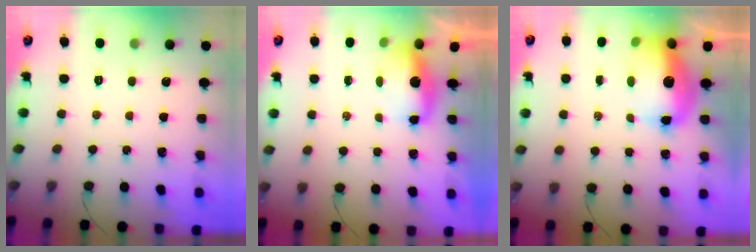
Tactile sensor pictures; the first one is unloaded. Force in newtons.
{"total": 5.7, "press": 5.7, "slide": 0.4}
{"total": 13.8, "press": 13.4, "slide": 3.2}